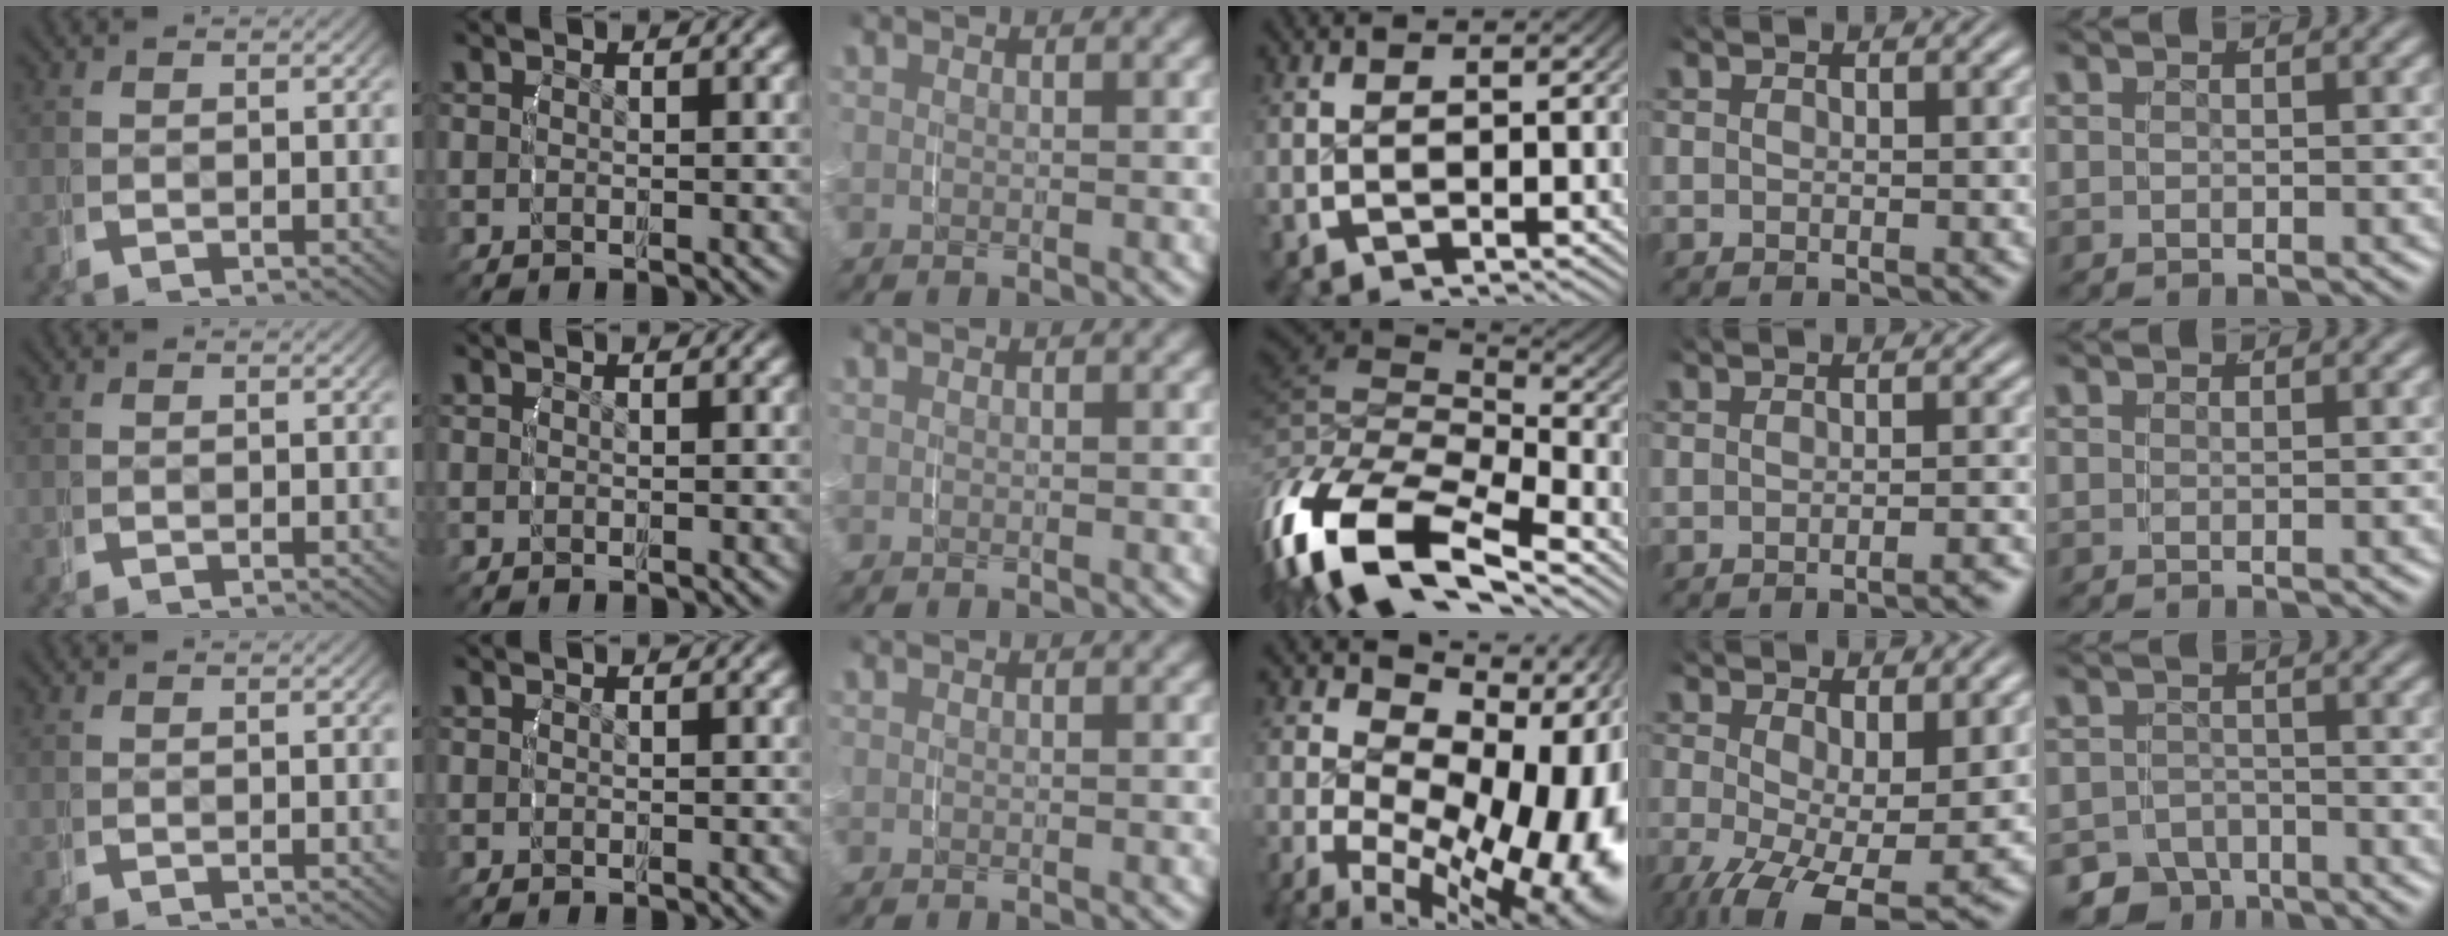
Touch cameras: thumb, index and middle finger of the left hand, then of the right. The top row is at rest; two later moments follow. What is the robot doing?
{"motion": "grasp_and_lifting", "object": "router"}